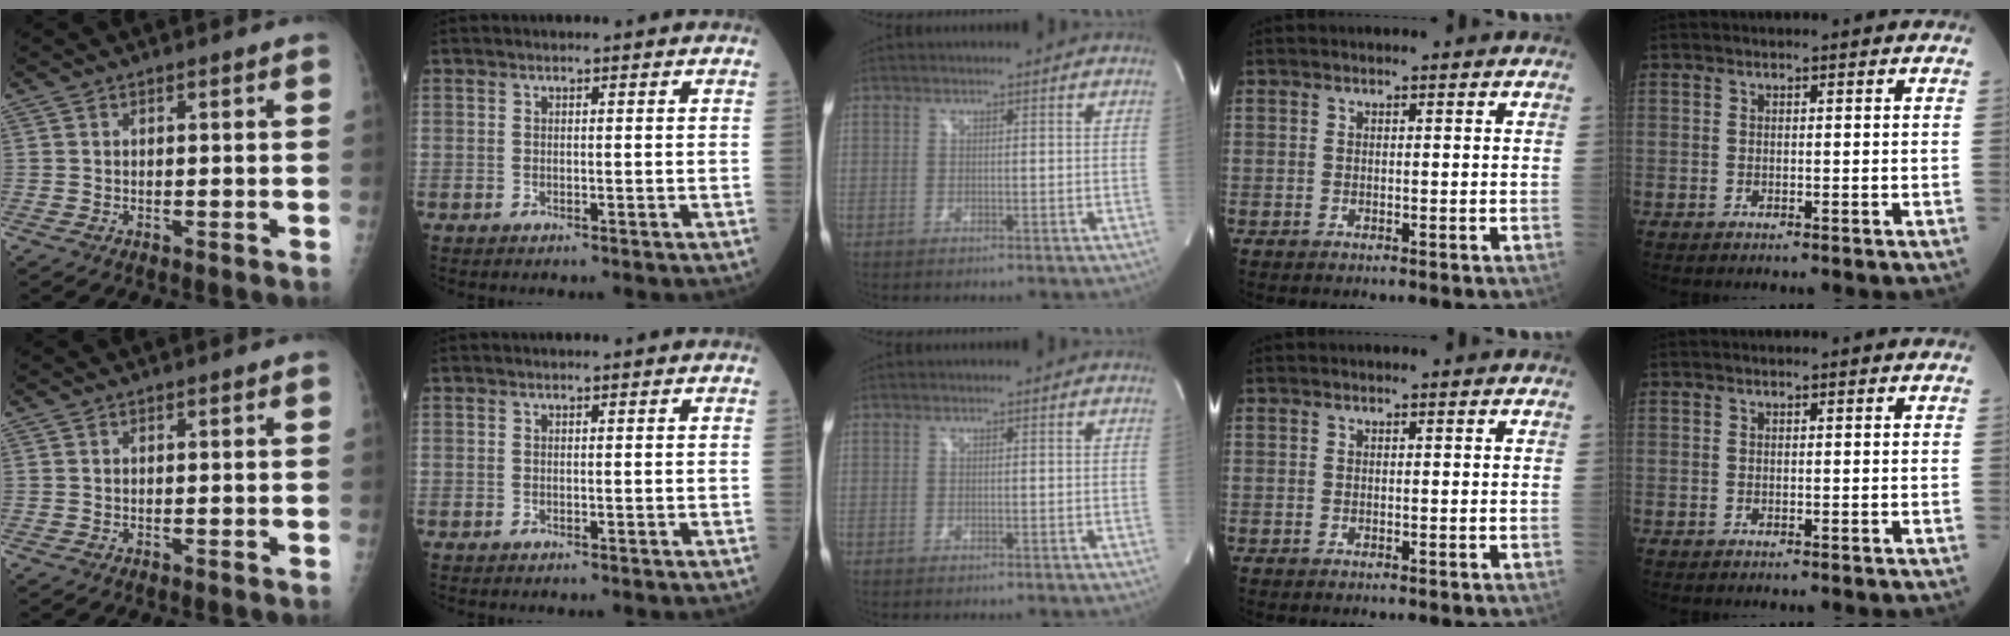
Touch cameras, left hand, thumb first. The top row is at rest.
{}